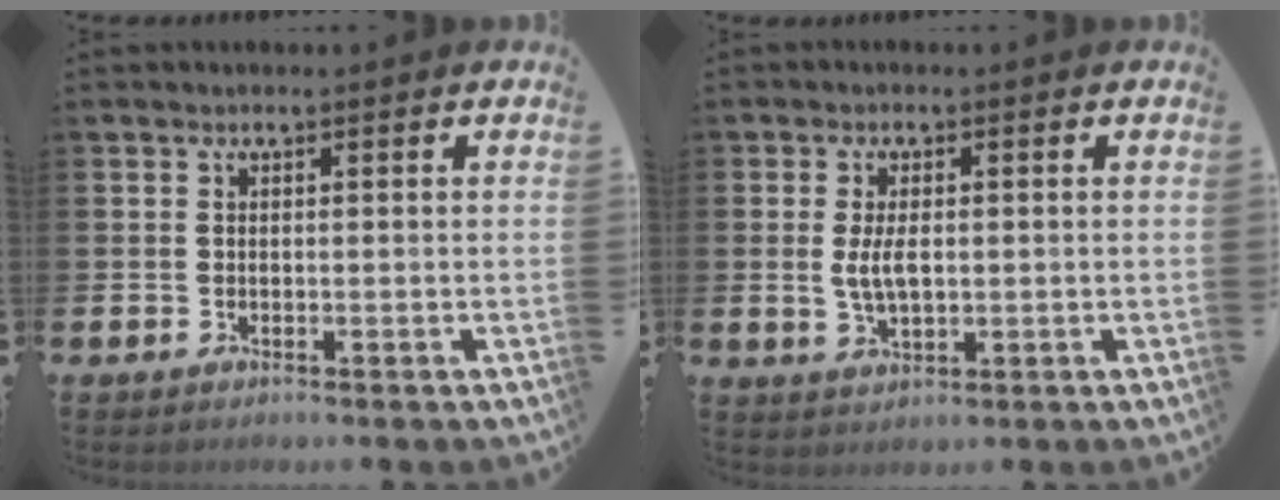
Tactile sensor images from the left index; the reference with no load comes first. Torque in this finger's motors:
{"motor_torque": [0.32, 0.08, 0.13, 0.11]}